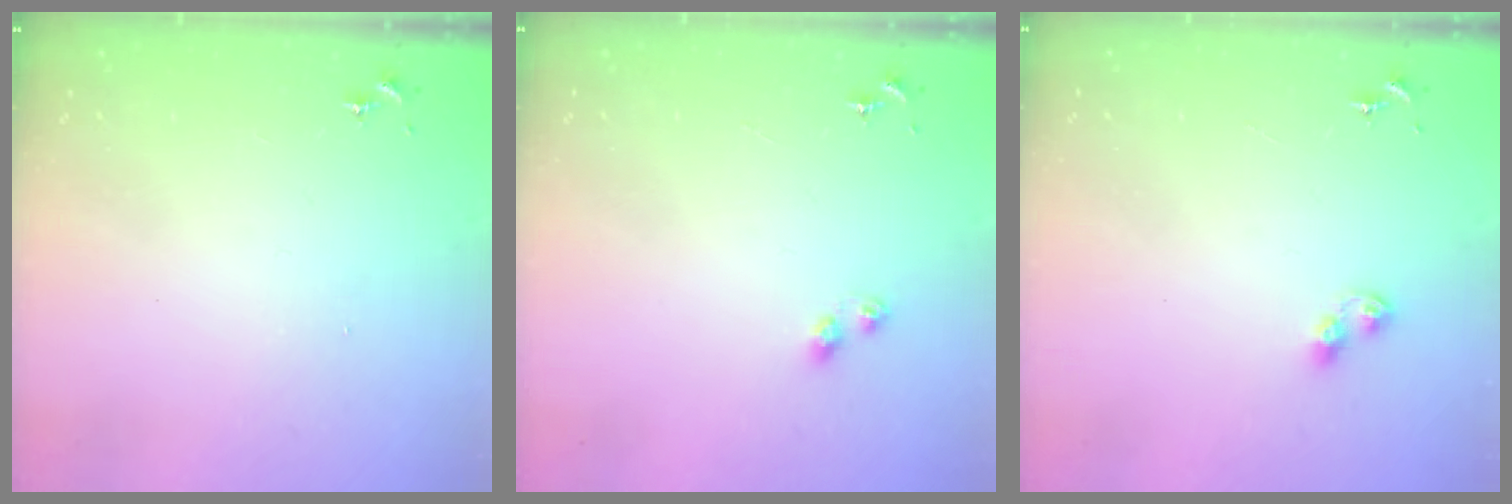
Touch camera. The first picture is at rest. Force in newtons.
{"total": 3.4, "press": 3.4, "slide": 0.6}
{"total": 3.9, "press": 3.9, "slide": 0.4}